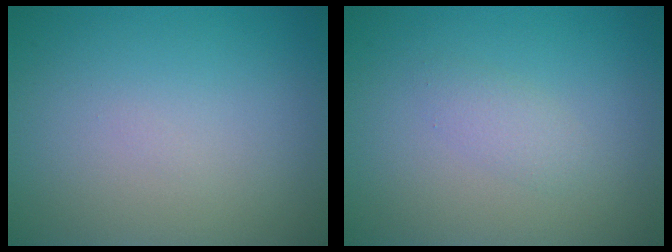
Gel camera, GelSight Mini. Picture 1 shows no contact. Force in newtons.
{"total": 1.3, "press": 1.3, "slide": 0.1}